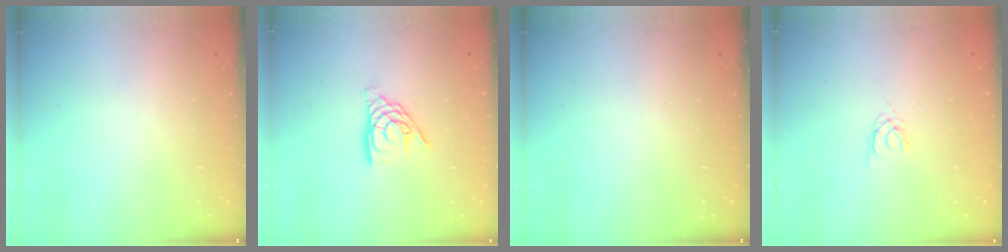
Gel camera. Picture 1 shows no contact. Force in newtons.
{"total": 9.8, "press": 9.8, "slide": 0.9}
{"total": 0.0}
{"total": 1.3, "press": 1.2, "slide": 0.3}